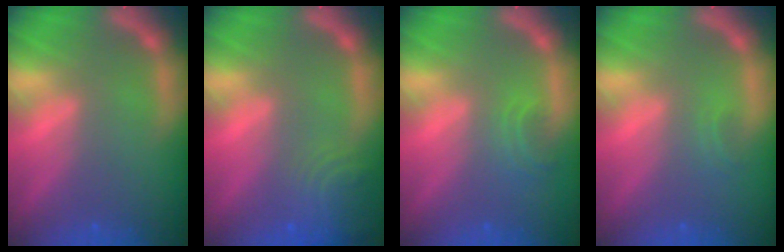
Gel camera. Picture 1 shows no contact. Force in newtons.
{"total": 5.0}
{"total": 1.9}
{"total": 0.9}